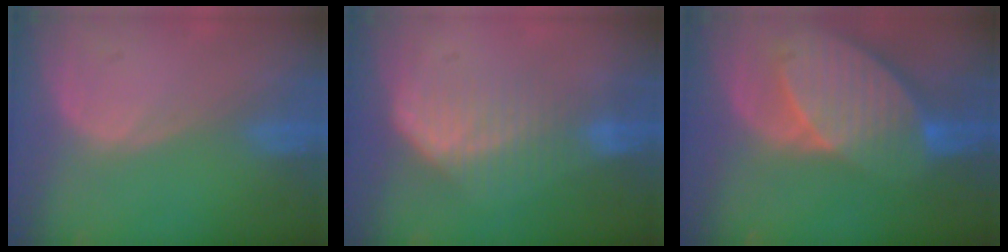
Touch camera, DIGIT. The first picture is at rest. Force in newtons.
{"total": 7.5, "press": 6.3, "slide": 4.0}
{"total": 10.5, "press": 9.2, "slide": 5.1}